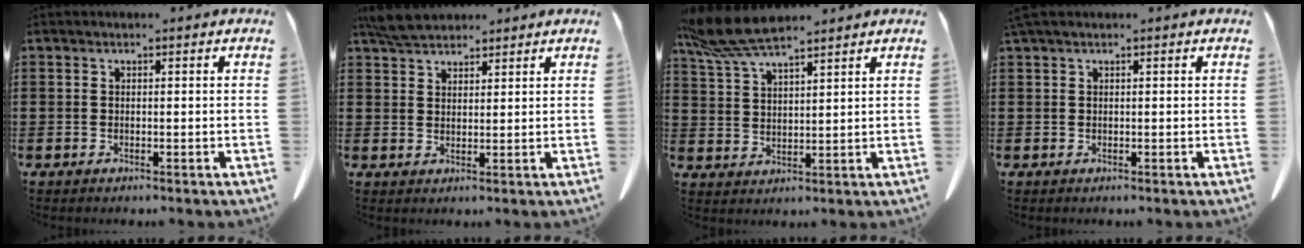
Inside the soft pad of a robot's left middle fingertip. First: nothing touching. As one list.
[{"total": 4.4, "force": [4.0, 1.4, 1.3], "torque": [-0.037, -0.002, 0.077]}, {"total": 8.3, "force": [6.7, 1.5, 4.7], "torque": [-0.116, -0.015, 0.123]}, {"total": 0.7, "force": [0.4, 0.0, 0.5], "torque": [-0.012, 0.001, 0.008]}]